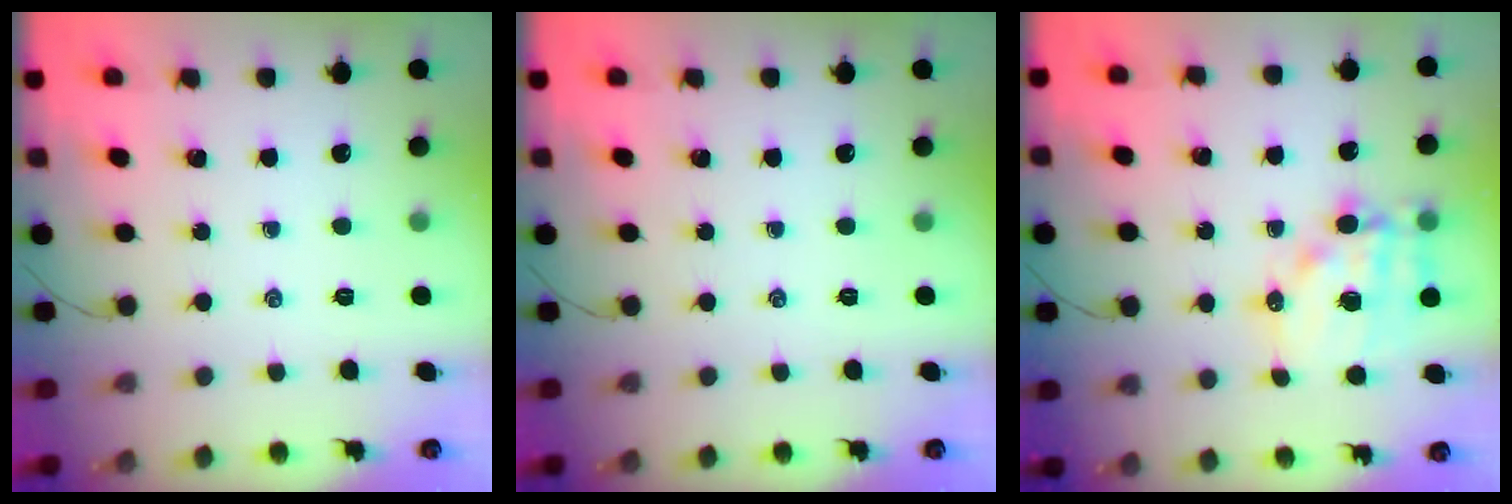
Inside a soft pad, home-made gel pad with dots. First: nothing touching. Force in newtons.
{"total": 0.0}
{"total": 14.4, "press": 14.0, "slide": 3.5}